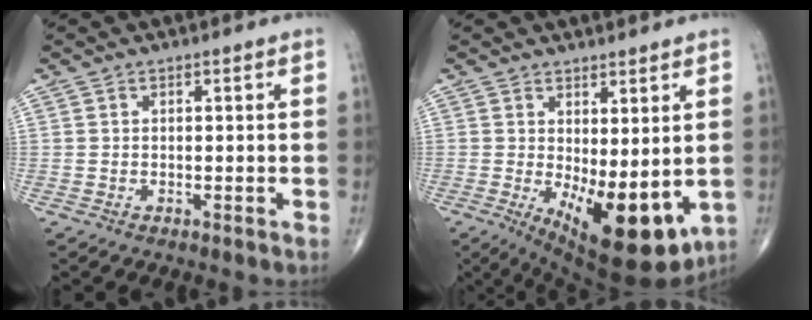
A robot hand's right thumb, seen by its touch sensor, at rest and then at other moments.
{"total": 13.6, "force": [-1.8, 5.5, 12.3], "torque": [-0.176, -0.030, -0.006]}